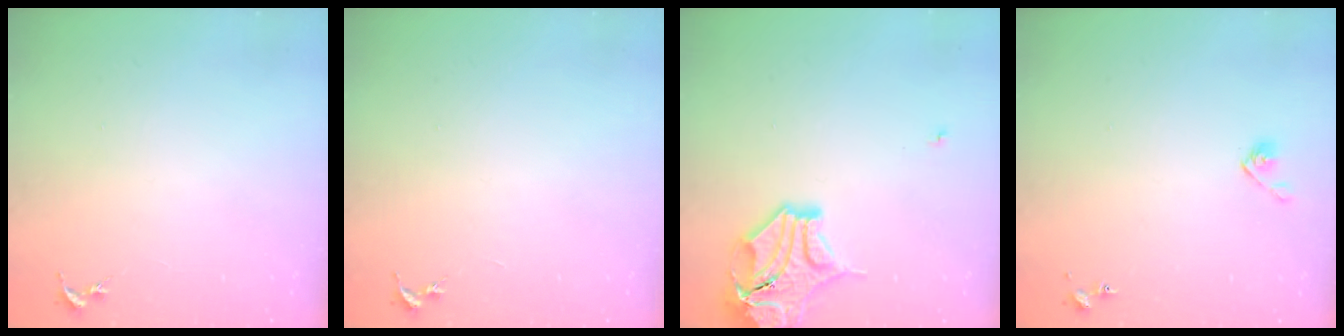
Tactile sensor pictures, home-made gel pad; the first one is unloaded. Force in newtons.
{"total": 0.0}
{"total": 13.4, "press": 13.3, "slide": 1.9}
{"total": 5.2, "press": 5.1, "slide": 0.6}